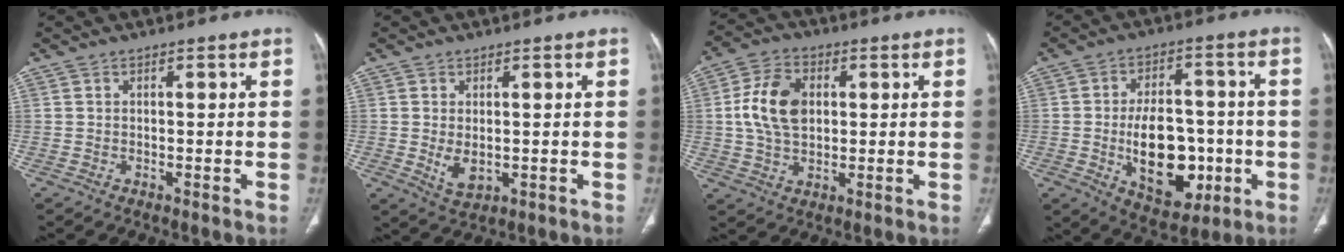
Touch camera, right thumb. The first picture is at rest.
{"total": 4.0, "force": [-0.3, 2.4, 3.2], "torque": [-0.054, -0.010, 0.006]}
{"total": 10.8, "force": [1.4, 7.3, 7.9], "torque": [-0.141, 0.006, 0.027]}
{"total": 16.2, "force": [-3.3, 9.9, 12.4], "torque": [-0.153, 0.020, -0.035]}